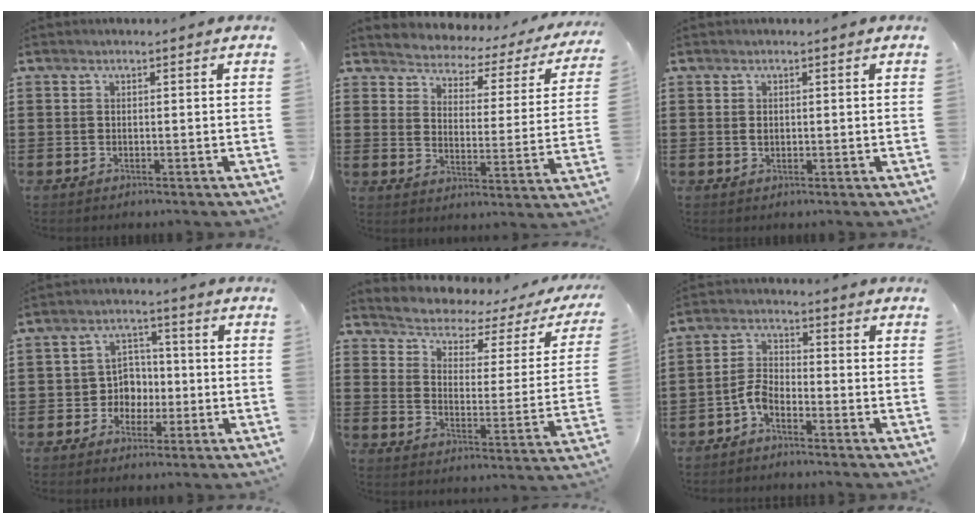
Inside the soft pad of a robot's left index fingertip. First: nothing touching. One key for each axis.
{"total": 2.2, "fx": 2.1, "fy": 0.6, "fz": -0.1, "tx": -0.019, "ty": -0.025, "tz": 0.024}
{"total": 0.9, "fx": 0.2, "fy": 0.6, "fz": 0.6, "tx": -0.014, "ty": 0.002, "tz": 0.004}
{"total": 4.8, "fx": -0.8, "fy": 4.6, "fz": 1.4, "tx": -0.045, "ty": 0.010, "tz": -0.018}
{"total": 2.6, "fx": 2.1, "fy": 1.1, "fz": 1.0, "tx": -0.039, "ty": -0.023, "tz": 0.024}
{"total": 3.8, "fx": -2.6, "fy": 1.5, "fz": 2.2, "tx": -0.064, "ty": 0.003, "tz": -0.058}